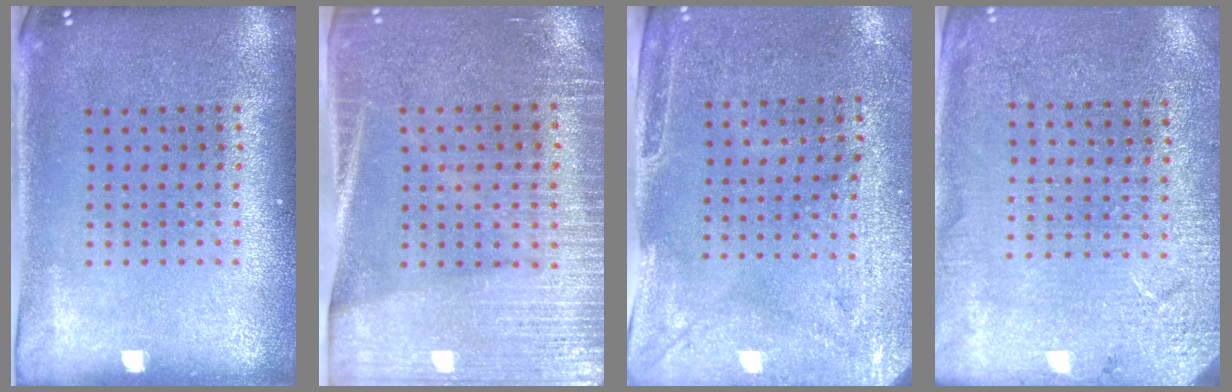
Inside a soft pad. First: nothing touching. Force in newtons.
{"total": 3.5, "press": 3.1, "slide": 1.7}
{"total": 3.0, "press": 2.4, "slide": 1.7}
{"total": 2.7, "press": 2.7, "slide": 0.2}